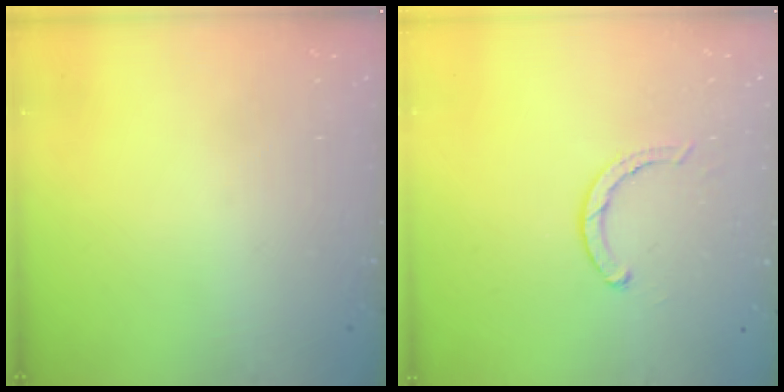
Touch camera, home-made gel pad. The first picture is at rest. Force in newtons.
{"total": 2.8, "press": 2.8, "slide": 0.2}